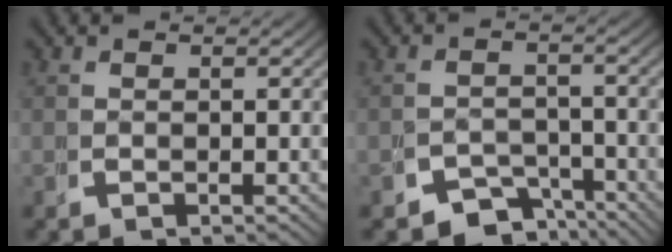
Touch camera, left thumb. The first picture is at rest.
{"total": 4.6, "force": [-3.7, 2.4, 1.2], "torque": [-0.006, -0.019, -0.067]}